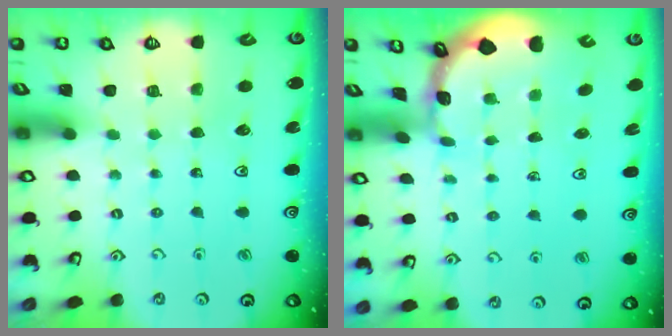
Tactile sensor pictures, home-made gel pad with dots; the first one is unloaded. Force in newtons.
{"total": 1.0, "press": 1.0, "slide": 0.1}